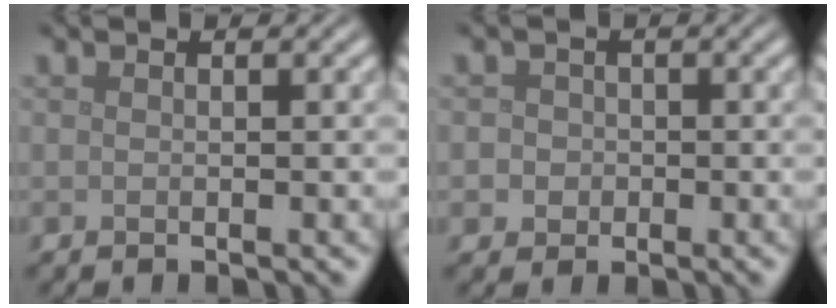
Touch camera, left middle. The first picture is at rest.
{"total": 2.6, "force": [-0.5, 2.4, 0.7], "torque": [0.005, 0.010, -0.027]}